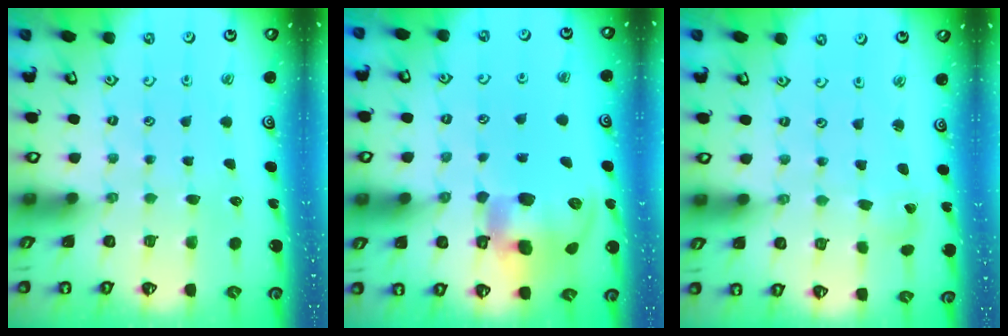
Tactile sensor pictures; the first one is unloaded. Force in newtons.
{"total": 16.8, "press": 16.6, "slide": 2.8}
{"total": 1.7, "press": 1.7, "slide": 0.1}